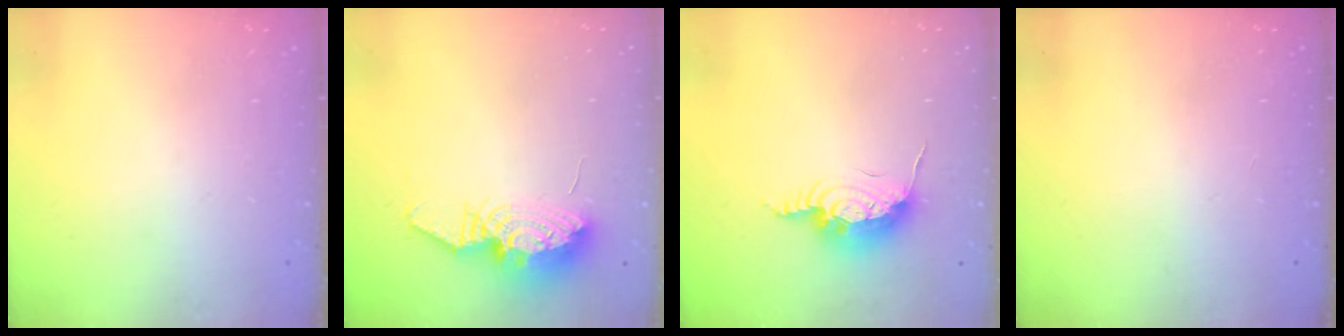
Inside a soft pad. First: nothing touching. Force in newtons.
{"total": 10.3, "press": 10.3, "slide": 0.9}
{"total": 11.9, "press": 11.9, "slide": 0.8}
{"total": 1.1, "press": 1.1, "slide": 0.3}